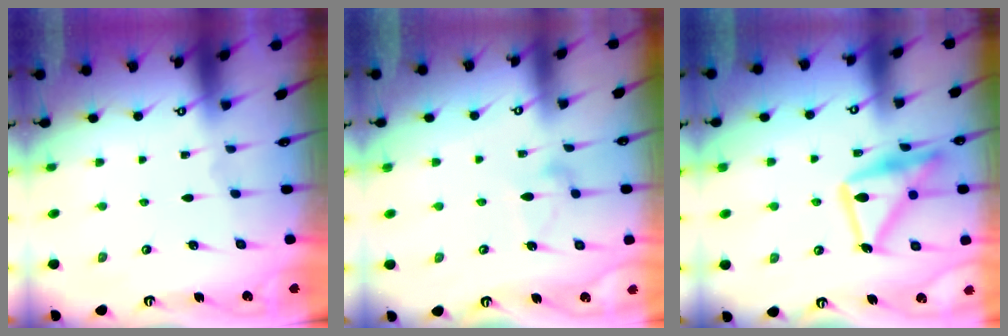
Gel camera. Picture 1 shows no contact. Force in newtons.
{"total": 8.1, "press": 8.1, "slide": 0.4}
{"total": 17.7, "press": 17.7, "slide": 1.2}